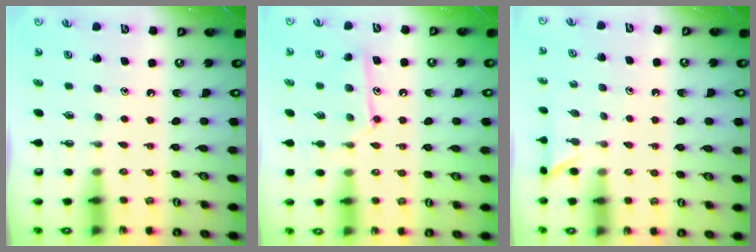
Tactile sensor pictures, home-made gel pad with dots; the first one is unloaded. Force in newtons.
{"total": 12.3, "press": 12.3, "slide": 0.8}
{"total": 2.7, "press": 2.7, "slide": 0.3}